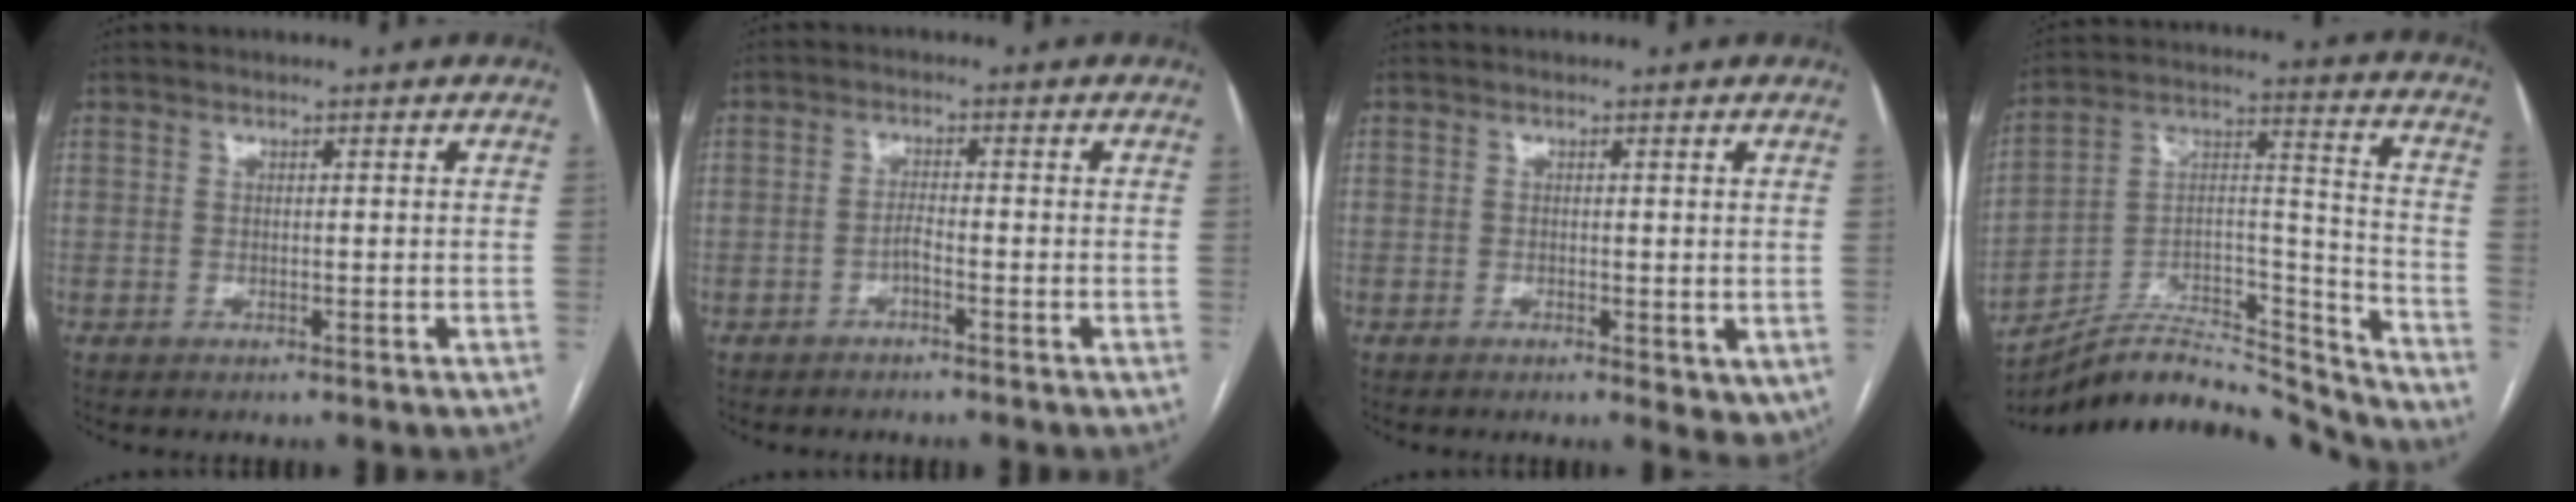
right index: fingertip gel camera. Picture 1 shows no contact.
{"total": 1.5, "force": [-1.1, 0.5, 1.0], "torque": [-0.014, 0.004, -0.020]}
{"total": 4.0, "force": [-0.9, 2.1, 3.3], "torque": [-0.029, -0.006, -0.011]}
{"total": 20.5, "force": [-19.9, 2.7, 3.9], "torque": [-0.072, 0.053, -0.323]}